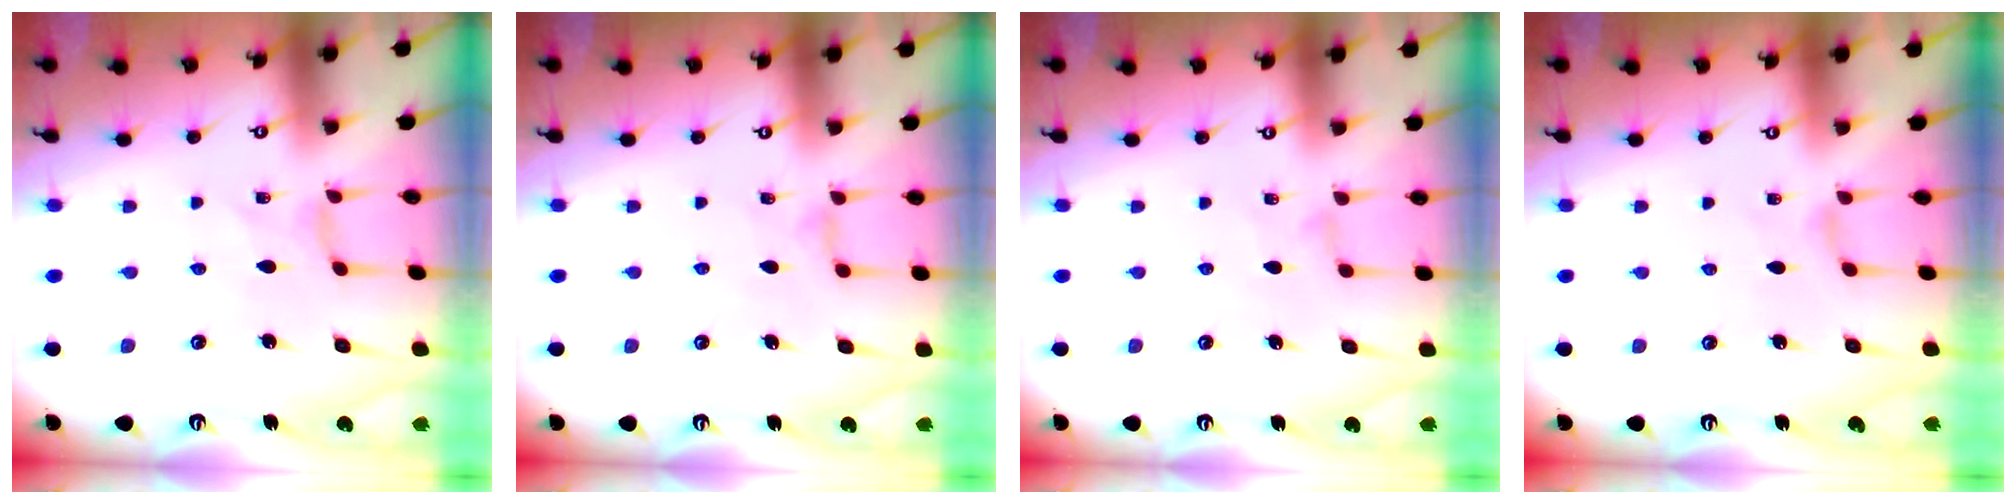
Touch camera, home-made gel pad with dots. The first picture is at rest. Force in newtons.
{"total": 2.3, "press": 2.2, "slide": 0.4}
{"total": 0.6, "press": 0.5, "slide": 0.3}
{"total": 1.5, "press": 1.4, "slide": 0.3}